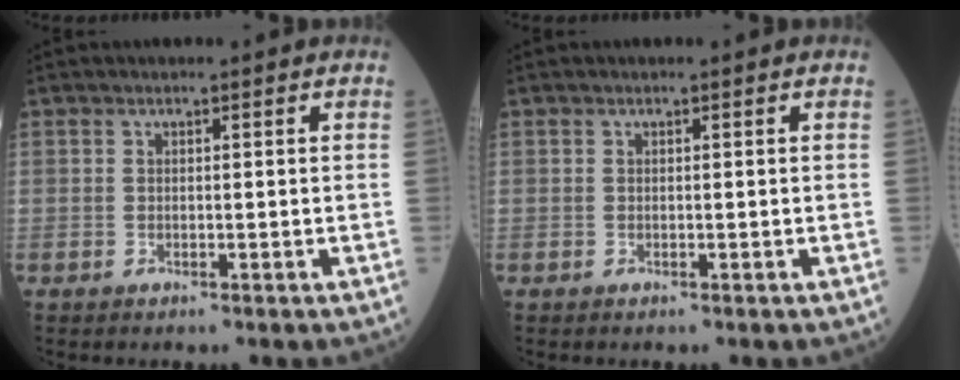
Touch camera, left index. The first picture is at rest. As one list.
[{"total": 0.0}]